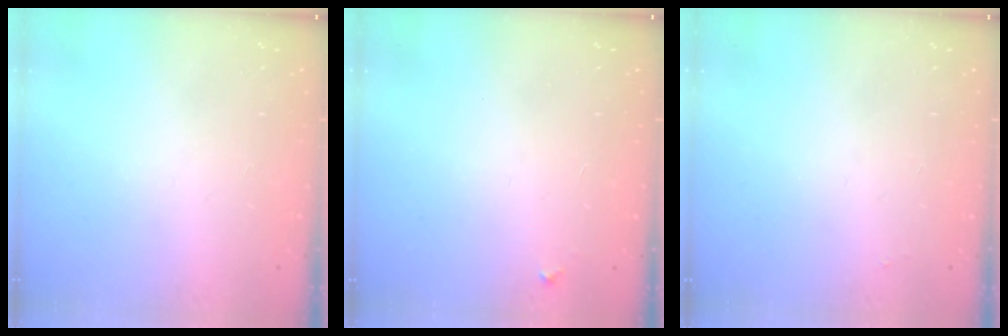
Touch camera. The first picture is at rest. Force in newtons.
{"total": 3.3, "press": 3.2, "slide": 0.3}
{"total": 1.9, "press": 1.9, "slide": 0.3}